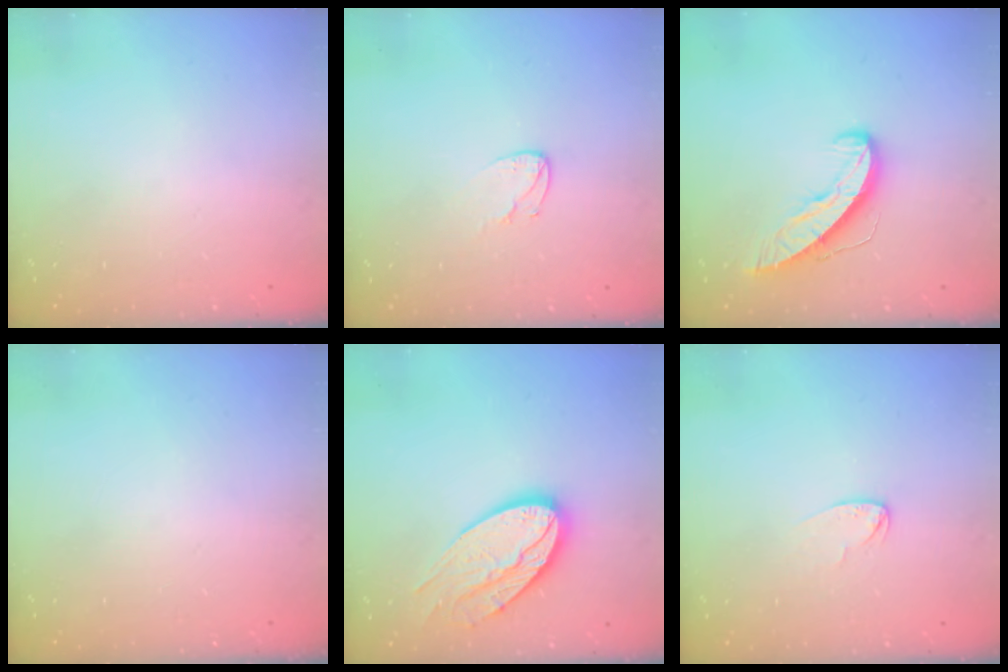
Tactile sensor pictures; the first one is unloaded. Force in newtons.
{"total": 3.7, "press": 3.6, "slide": 0.3}
{"total": 8.8, "press": 8.8, "slide": 0.1}
{"total": 0.0}
{"total": 16.7, "press": 16.6, "slide": 1.5}
{"total": 3.5, "press": 3.5, "slide": 0.3}